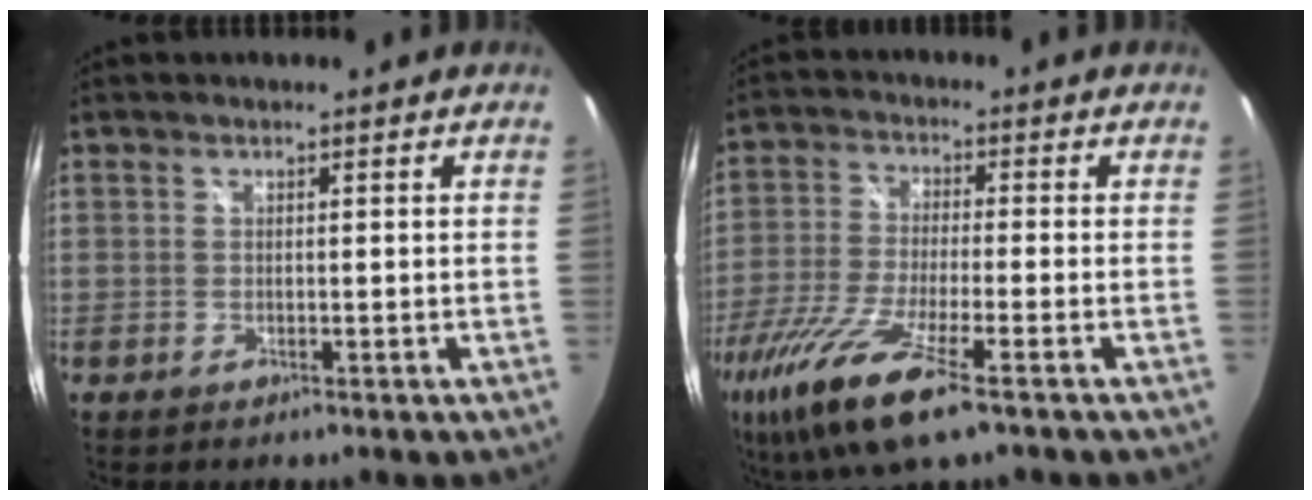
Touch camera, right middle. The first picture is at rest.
{"total": 16.3, "force": [-9.5, 3.1, 12.9], "torque": [-0.271, -0.059, -0.180]}